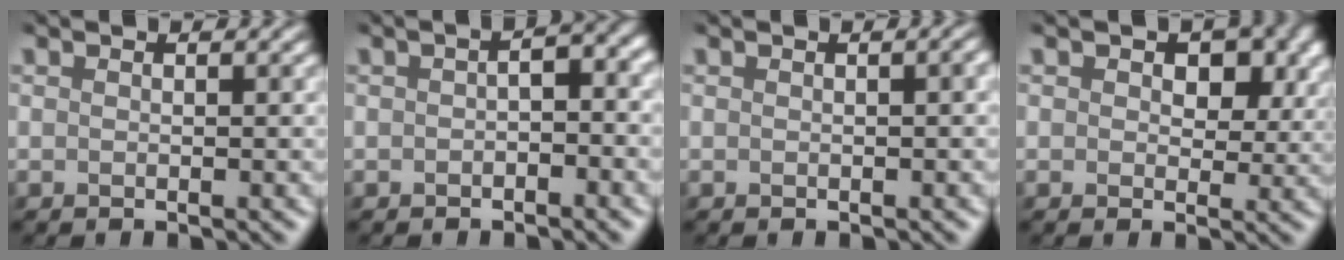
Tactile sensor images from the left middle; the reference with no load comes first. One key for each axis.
{"total": 2.4, "fx": -1.2, "fy": 1.0, "fz": 1.9, "tx": -0.029, "ty": 0.007, "tz": -0.021}
{"total": 1.7, "fx": -0.4, "fy": 0.8, "fz": 1.5, "tx": -0.003, "ty": 0.011, "tz": -0.010}
{"total": 5.8, "fx": 1.9, "fy": 4.0, "fz": 3.7, "tx": -0.038, "ty": 0.017, "tz": 0.016}